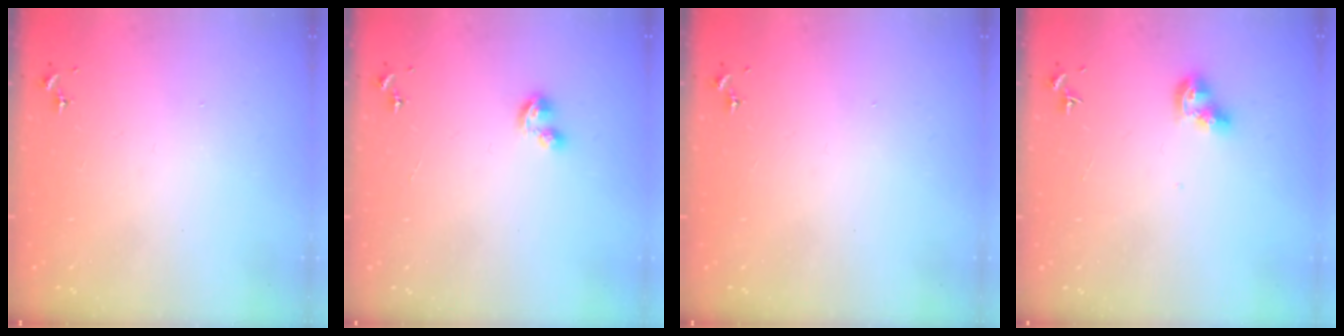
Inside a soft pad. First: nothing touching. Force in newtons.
{"total": 4.2, "press": 4.2, "slide": 0.4}
{"total": 0.0}
{"total": 8.9, "press": 8.9, "slide": 0.8}